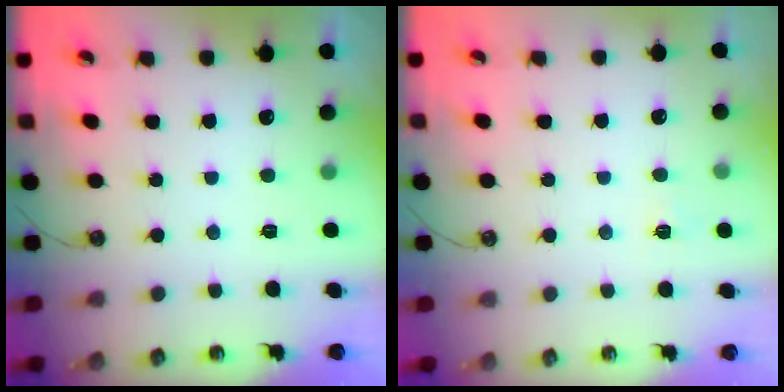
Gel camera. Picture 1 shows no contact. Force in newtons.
{"total": 3.6, "press": 3.5, "slide": 0.4}